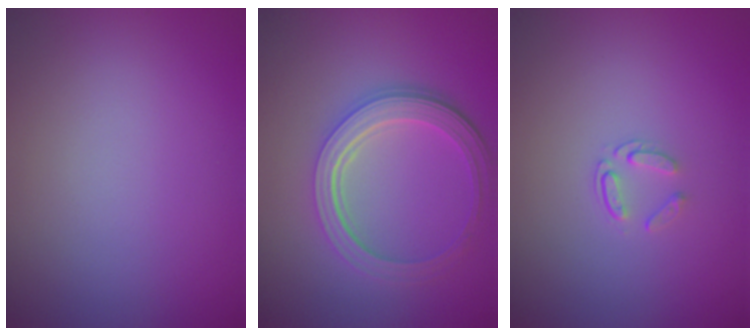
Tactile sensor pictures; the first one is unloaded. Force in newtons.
{"total": 5.1, "press": 3.8, "slide": 3.4}
{"total": 1.1, "press": 0.7, "slide": 0.9}